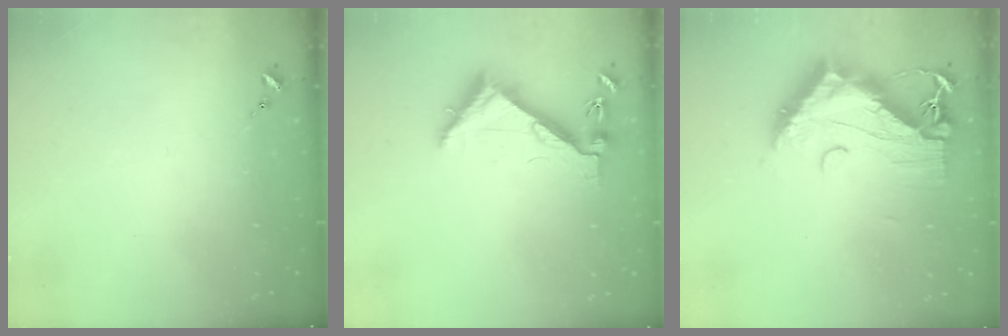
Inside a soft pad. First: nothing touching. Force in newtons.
{"total": 6.3, "press": 6.2, "slide": 0.7}
{"total": 17.0, "press": 17.0, "slide": 1.4}